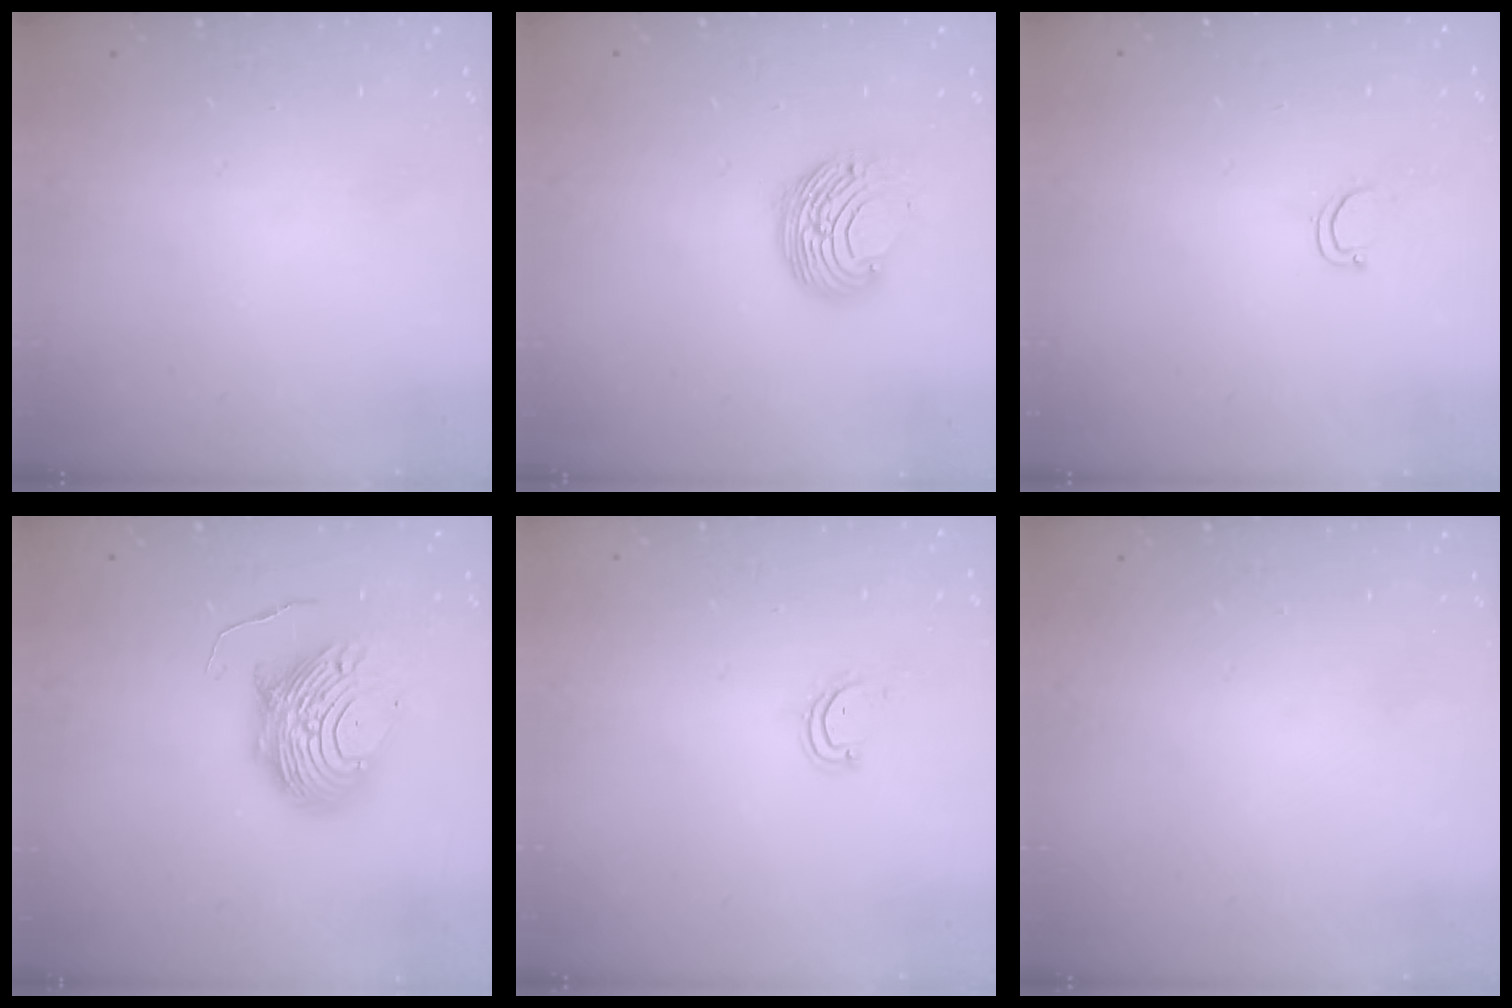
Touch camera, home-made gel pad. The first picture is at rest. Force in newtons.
{"total": 10.7, "press": 10.7, "slide": 0.5}
{"total": 2.8, "press": 2.8, "slide": 0.2}
{"total": 10.5, "press": 10.4, "slide": 1.0}
{"total": 2.8, "press": 2.8, "slide": 0.3}
{"total": 0.0}